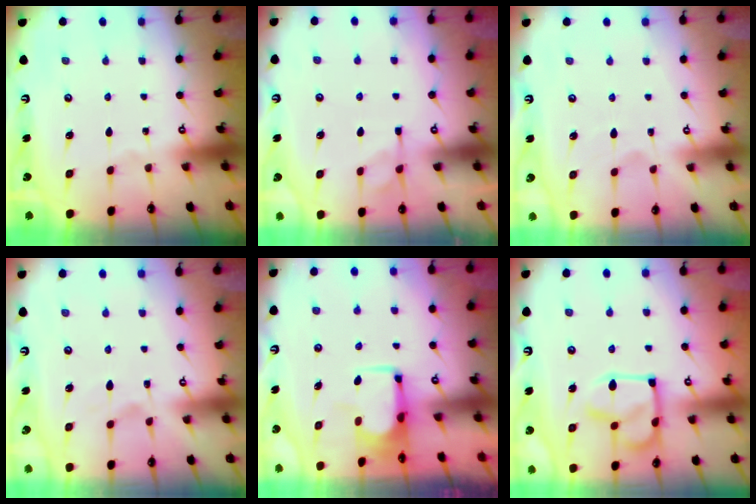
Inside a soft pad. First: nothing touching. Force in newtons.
{"total": 6.6, "press": 6.5, "slide": 1.4}
{"total": 4.5, "press": 4.4, "slide": 1.1}
{"total": 1.8, "press": 1.4, "slide": 1.2}
{"total": 3.6, "press": 3.6, "slide": 0.4}
{"total": 8.3, "press": 8.2, "slide": 0.7}